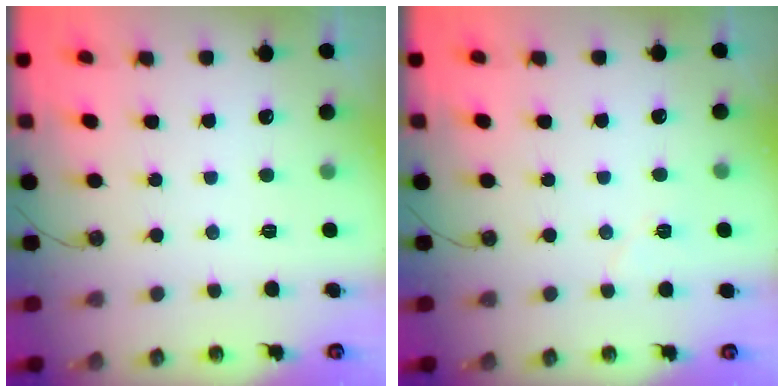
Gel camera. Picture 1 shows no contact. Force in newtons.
{"total": 4.1, "press": 3.8, "slide": 1.7}